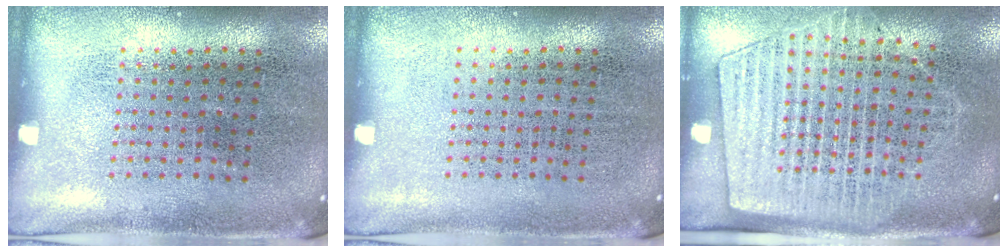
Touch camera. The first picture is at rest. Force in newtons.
{"total": 0.0}
{"total": 1.8, "press": 1.5, "slide": 1.0}